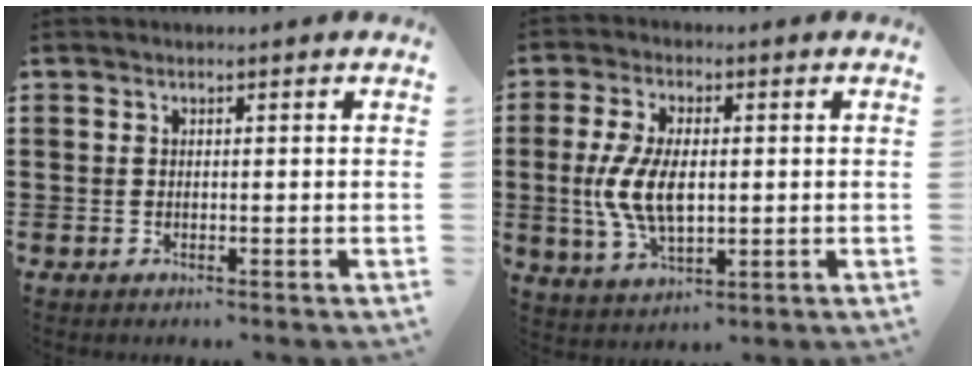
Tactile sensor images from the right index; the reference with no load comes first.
{"total": 8.0, "force": [-0.2, 4.0, 6.9], "torque": [-0.156, 0.002, -0.008]}